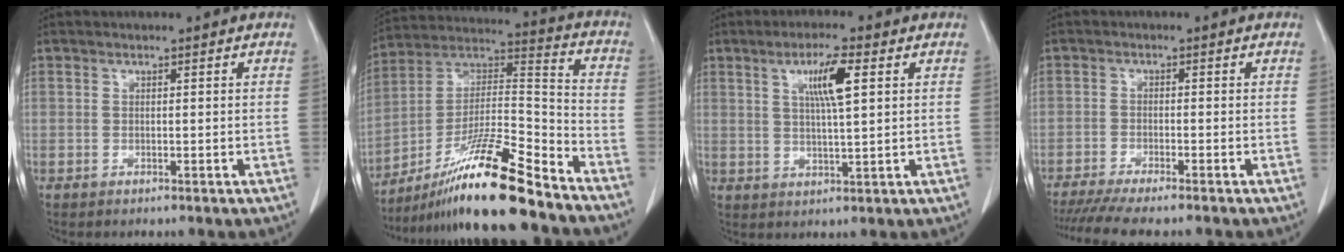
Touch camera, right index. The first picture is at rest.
{"total": 18.7, "force": [-14.0, 0.3, 12.3], "torque": [-0.229, -0.003, -0.247]}
{"total": 6.4, "force": [2.4, 0.4, 6.0], "torque": [-0.108, 0.001, 0.042]}
{"total": 9.1, "force": [-7.8, 0.3, 4.7], "torque": [-0.062, -0.020, -0.121]}